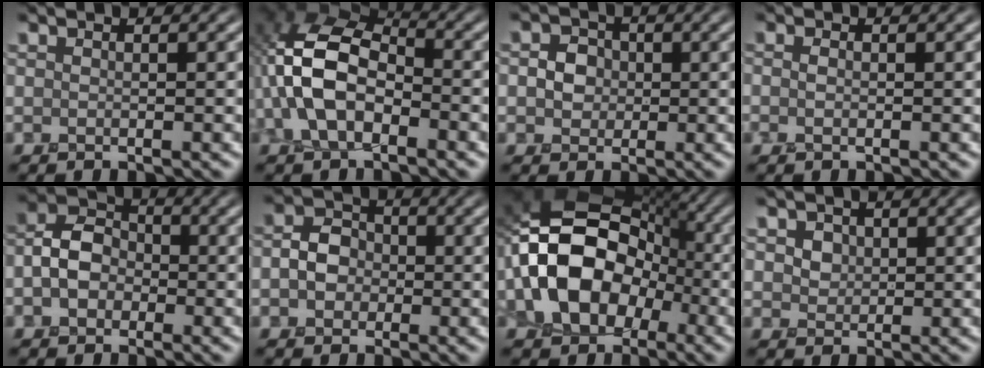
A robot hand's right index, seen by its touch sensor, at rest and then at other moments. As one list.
[{"total": 8.7, "force": [-1.9, 5.4, 6.6], "torque": [-0.141, 0.017, -0.050]}, {"total": 2.6, "force": [0.0, 2.3, 1.2], "torque": [-0.013, 0.004, -0.006]}, {"total": 1.1, "force": [-0.3, 0.5, 1.0], "torque": [-0.023, -0.002, -0.008]}, {"total": 4.3, "force": [-0.9, 3.3, 2.5], "torque": [-0.046, 0.007, -0.024]}, {"total": 3.3, "force": [-0.4, 2.7, 1.7], "torque": [-0.018, 0.002, -0.016]}, {"total": 13.7, "force": [-2.6, 9.4, 9.6], "torque": [-0.188, 0.003, -0.067]}, {"total": 2.2, "force": [1.0, 1.7, 1.0], "torque": [-0.019, 0.007, 0.015]}]